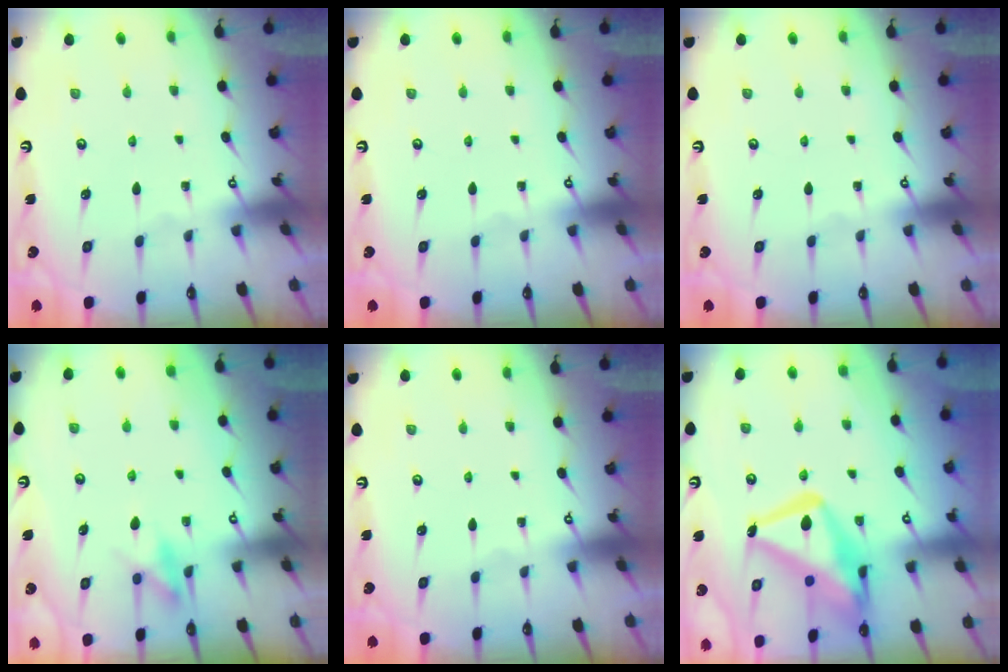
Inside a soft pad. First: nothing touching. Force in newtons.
{"total": 0.0}
{"total": 0.0}
{"total": 7.8, "press": 7.7, "slide": 1.2}
{"total": 0.0}
{"total": 19.7, "press": 19.6, "slide": 2.0}